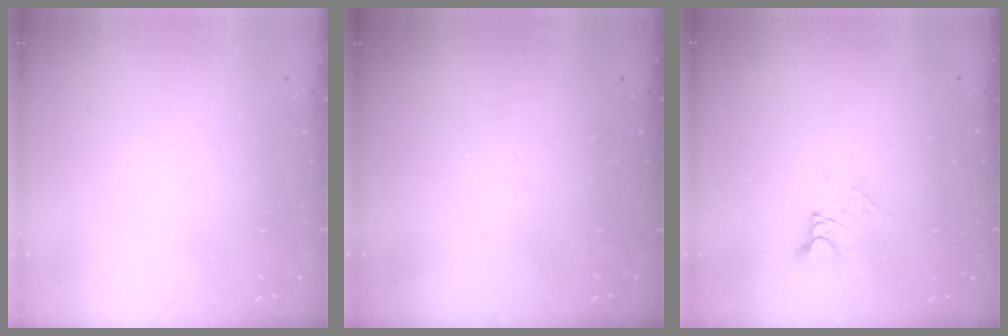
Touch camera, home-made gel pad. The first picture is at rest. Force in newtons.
{"total": 0.0}
{"total": 3.8, "press": 3.7, "slide": 0.6}